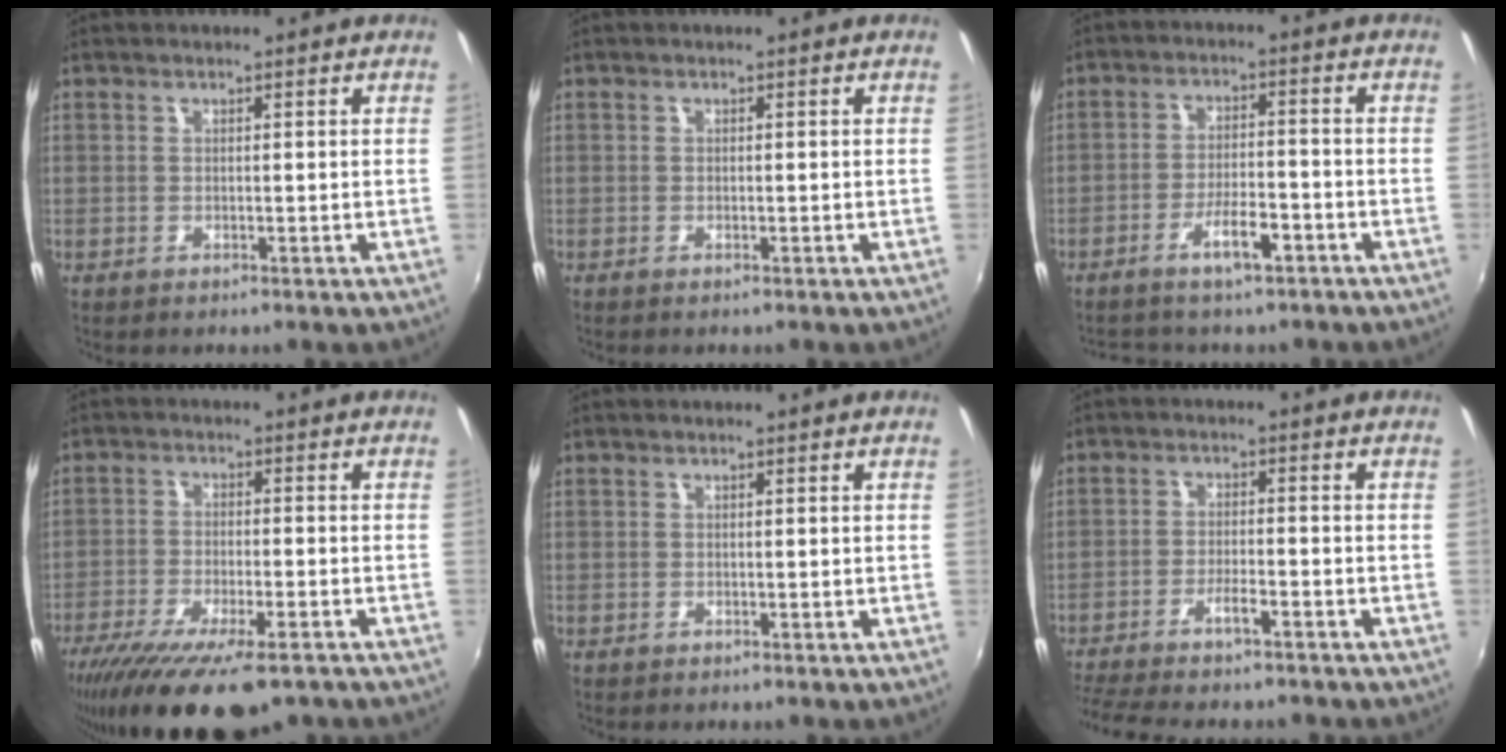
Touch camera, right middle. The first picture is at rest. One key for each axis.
{"total": 0.5, "fx": -0.4, "fy": 0.1, "fz": 0.3, "tx": -0.004, "ty": 0.000, "tz": -0.008}
{"total": 5.8, "fx": -4.1, "fy": 1.9, "fz": 3.6, "tx": -0.075, "ty": 0.006, "tz": -0.065}
{"total": 17.0, "fx": -12.2, "fy": 4.5, "fz": 10.9, "tx": -0.216, "ty": -0.060, "tz": -0.197}
{"total": 0.0}
{"total": 9.5, "fx": -8.1, "fy": 1.1, "fz": 4.8, "tx": -0.115, "ty": -0.012, "tz": -0.135}